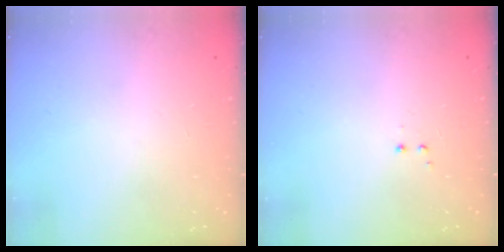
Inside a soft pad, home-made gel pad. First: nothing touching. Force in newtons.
{"total": 1.2, "press": 1.0, "slide": 0.6}